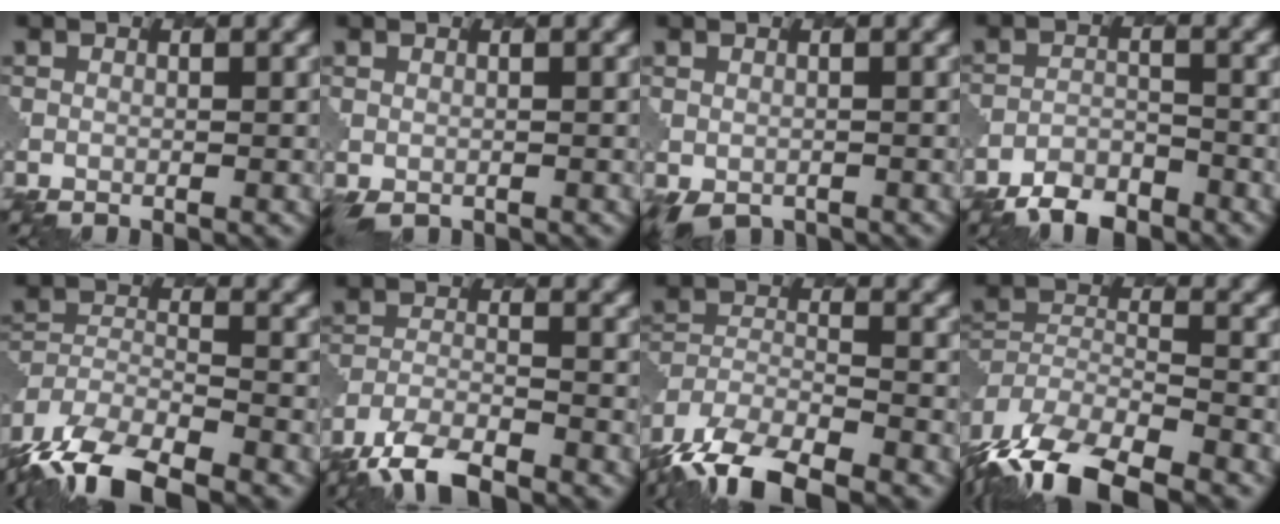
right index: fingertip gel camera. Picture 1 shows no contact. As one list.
[{"total": 1.6, "force": [-1.0, 0.8, 0.9], "torque": [-0.023, -0.013, -0.014]}, {"total": 2.4, "force": [-1.8, 1.2, 1.0], "torque": [-0.019, -0.015, -0.027]}, {"total": 4.1, "force": [-3.6, 1.6, 1.3], "torque": [-0.019, -0.006, -0.070]}, {"total": 10.2, "force": [-8.3, 3.5, 4.7], "torque": [-0.092, -0.025, -0.143]}, {"total": 5.6, "force": [-4.7, 1.7, 2.7], "torque": [-0.051, -0.012, -0.094]}, {"total": 9.3, "force": [-7.5, 3.1, 4.4], "torque": [-0.081, -0.021, -0.134]}, {"total": 11.6, "force": [-9.4, 3.9, 5.7], "torque": [-0.115, -0.026, -0.154]}]